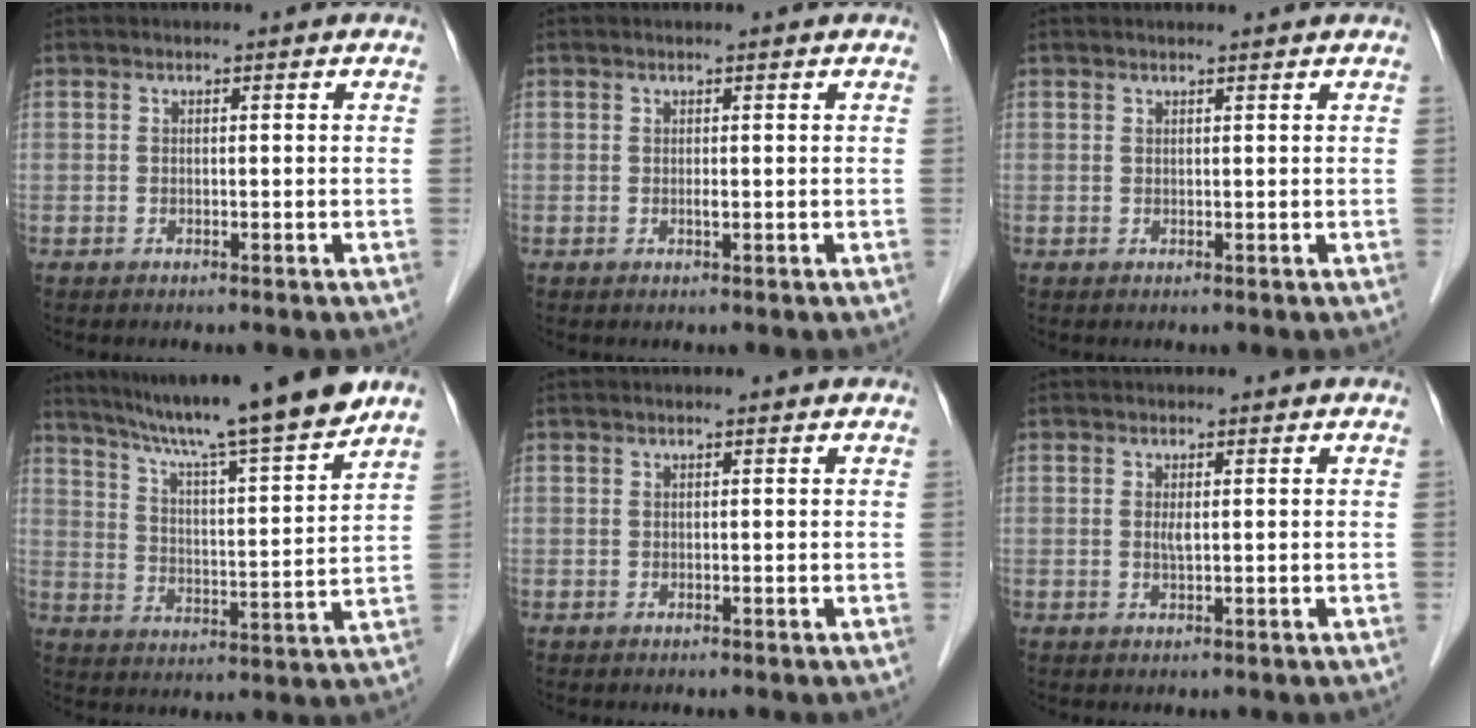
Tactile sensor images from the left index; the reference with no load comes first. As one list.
[{"total": 0.6, "force": [0.0, 0.0, 0.6], "torque": [-0.012, -0.001, -0.001]}, {"total": 1.5, "force": [1.4, -0.1, 0.5], "torque": [-0.008, 0.010, 0.020]}, {"total": 18.0, "force": [15.2, -1.0, 9.6], "torque": [-0.158, -0.007, 0.231]}, {"total": 0.0}, {"total": 1.1, "force": [0.3, 0.2, 1.1], "torque": [-0.028, -0.001, 0.003]}]